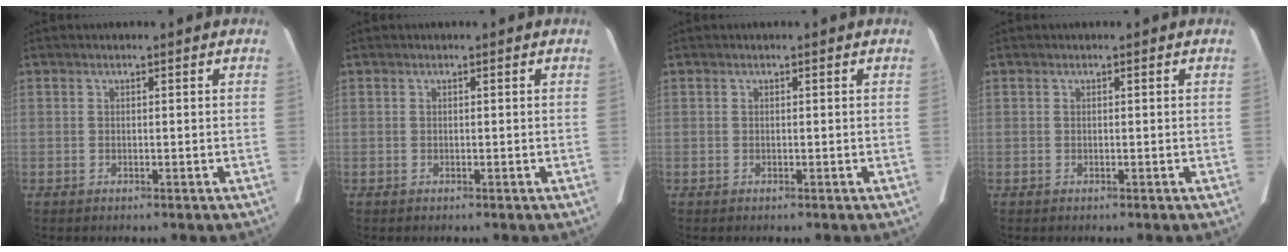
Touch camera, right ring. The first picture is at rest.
{"total": 0.0}
{"total": 0.0}
{"total": 0.0}